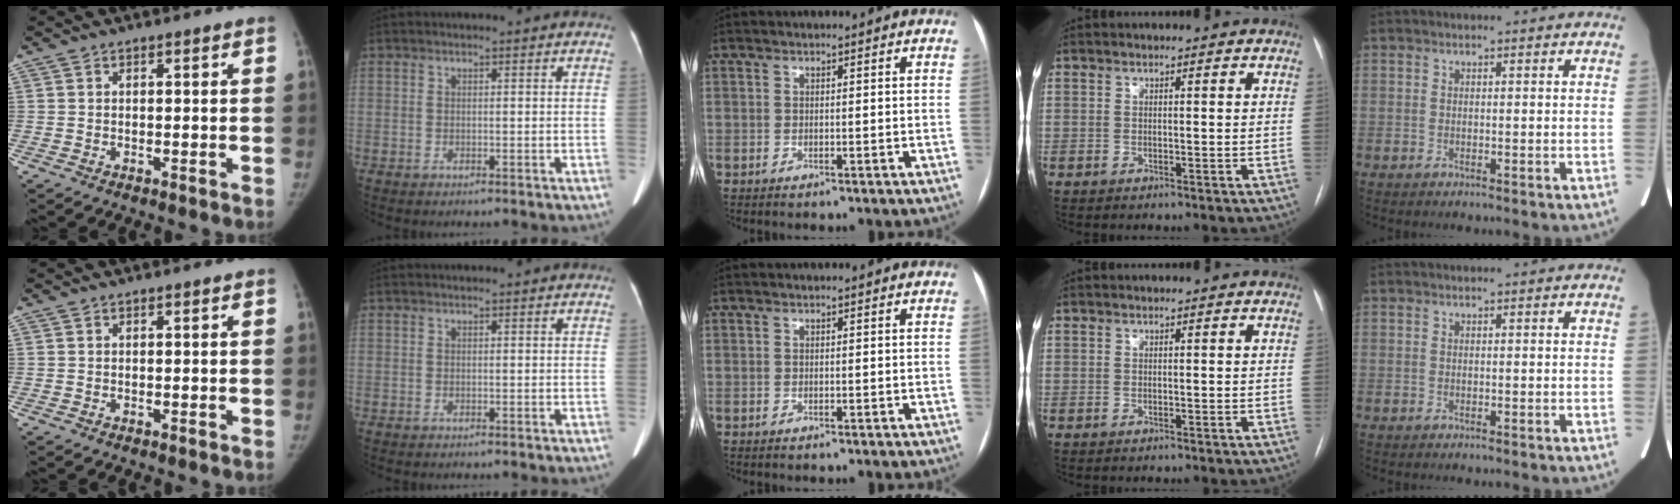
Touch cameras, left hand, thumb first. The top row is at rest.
{}